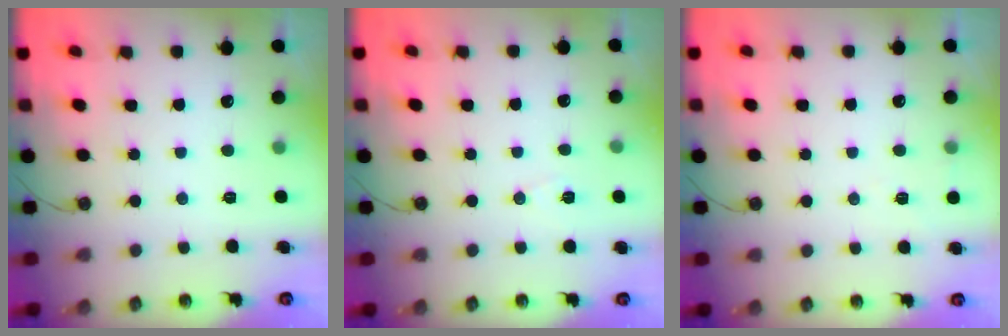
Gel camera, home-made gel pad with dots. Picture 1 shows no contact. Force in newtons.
{"total": 6.4, "press": 4.6, "slide": 4.5}
{"total": 4.2, "press": 2.4, "slide": 3.4}